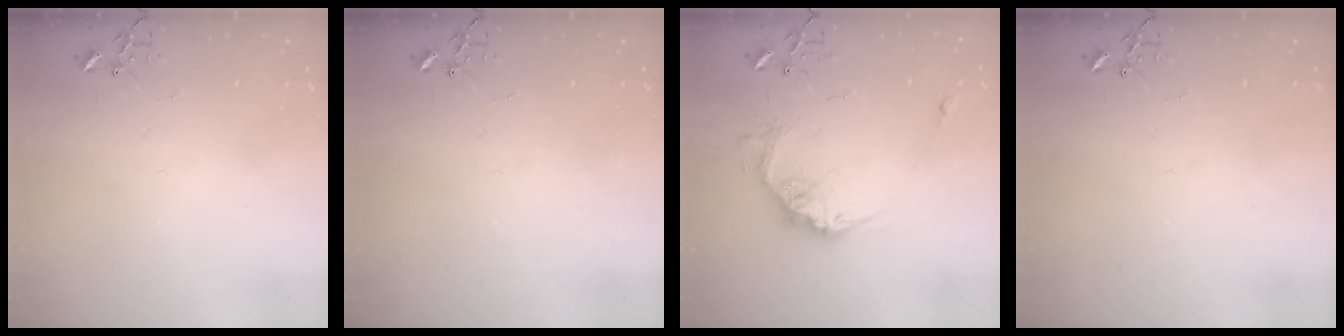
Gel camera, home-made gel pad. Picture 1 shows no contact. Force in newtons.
{"total": 0.0}
{"total": 14.6, "press": 14.6, "slide": 0.9}
{"total": 0.0}